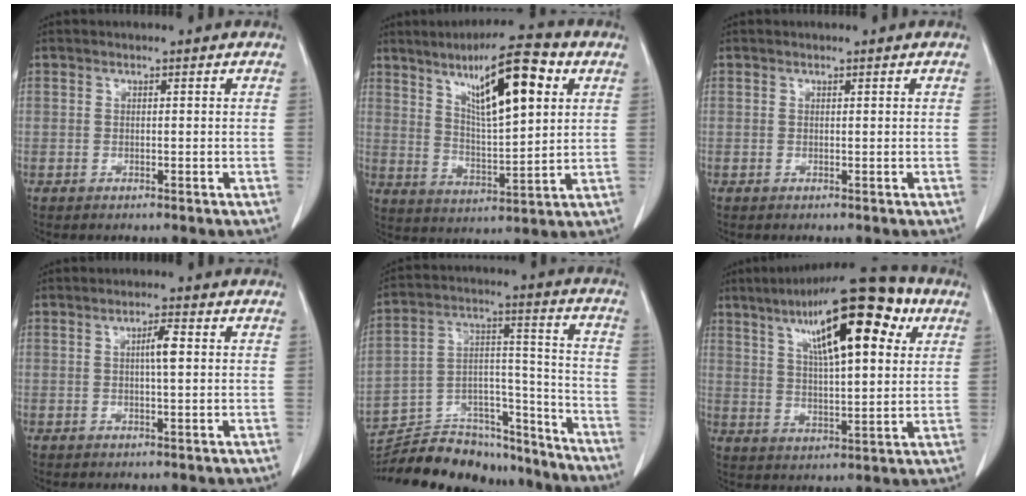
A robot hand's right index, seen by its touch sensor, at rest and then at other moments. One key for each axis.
{"total": 14.0, "fx": 6.3, "fy": 2.4, "fz": 12.2, "tx": -0.202, "ty": 0.011, "tz": 0.107}
{"total": 0.0}
{"total": 2.7, "fx": 0.4, "fy": 0.1, "fz": 2.7, "tx": -0.045, "ty": 0.003, "tz": 0.008}
{"total": 23.4, "fx": -21.5, "fy": 6.6, "fz": 6.1, "tx": -0.122, "ty": 0.035, "tz": -0.329}
{"total": 19.5, "fx": 9.1, "fy": 4.7, "fz": 16.5, "tx": -0.267, "ty": 0.037, "tz": 0.146}